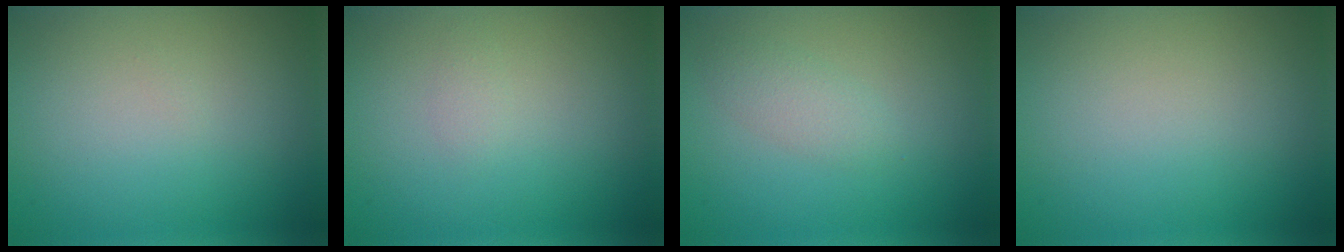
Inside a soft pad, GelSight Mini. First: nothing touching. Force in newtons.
{"total": 0.7, "press": 0.7, "slide": 0.0}
{"total": 1.7, "press": 1.6, "slide": 0.1}
{"total": 0.0}